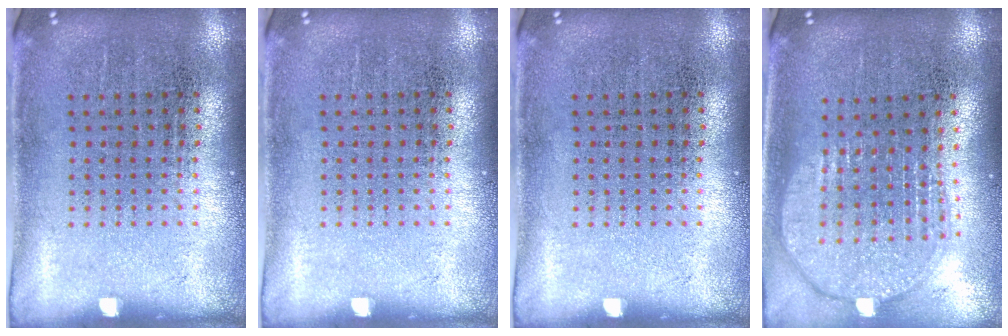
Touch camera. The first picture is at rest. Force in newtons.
{"total": 0.0}
{"total": 0.0}
{"total": 2.0, "press": 1.6, "slide": 1.1}